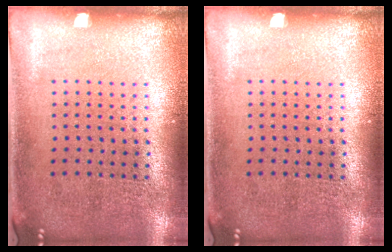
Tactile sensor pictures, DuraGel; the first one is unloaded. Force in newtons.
{"total": 0.0}